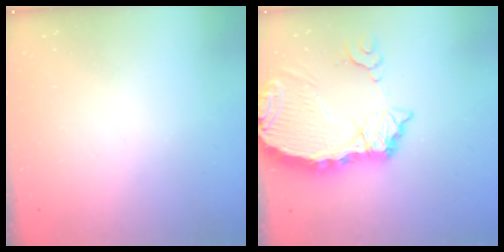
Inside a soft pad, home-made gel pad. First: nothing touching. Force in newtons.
{"total": 11.0, "press": 10.9, "slide": 1.2}